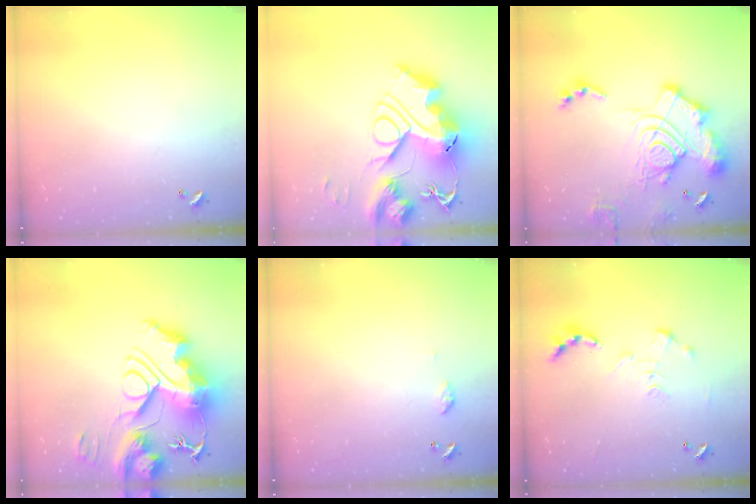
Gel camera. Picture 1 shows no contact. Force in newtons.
{"total": 0.7, "press": 0.7, "slide": 0.0}
{"total": 20.2, "press": 20.0, "slide": 2.4}
{"total": 0.5, "press": 0.5, "slide": 0.0}
{"total": 4.6, "press": 4.5, "slide": 0.6}
{"total": 0.0}